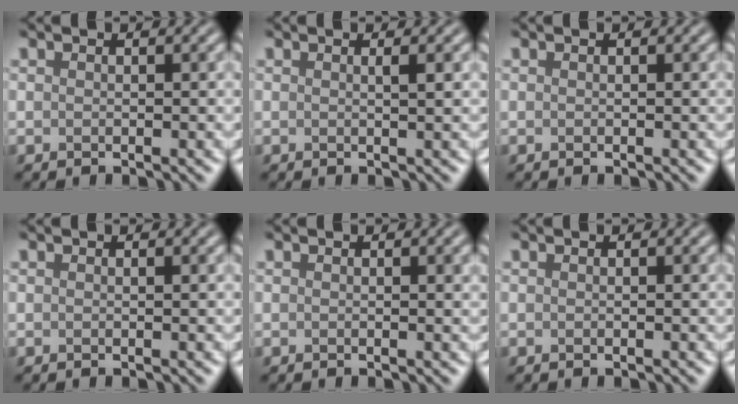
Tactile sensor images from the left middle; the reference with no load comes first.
{"total": 1.0, "force": [0.2, 0.2, 0.9], "torque": [-0.007, 0.002, 0.001]}
{"total": 0.0}
{"total": 0.0}
{"total": 1.0, "force": [0.3, 0.2, 0.9], "torque": [-0.008, 0.002, 0.004]}
{"total": 0.0}